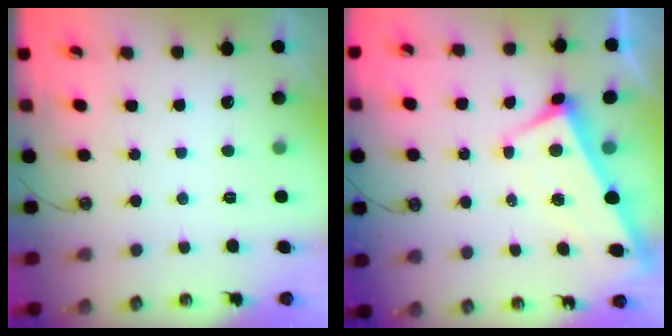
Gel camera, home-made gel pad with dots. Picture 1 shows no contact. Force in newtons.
{"total": 2.5, "press": 2.4, "slide": 0.9}